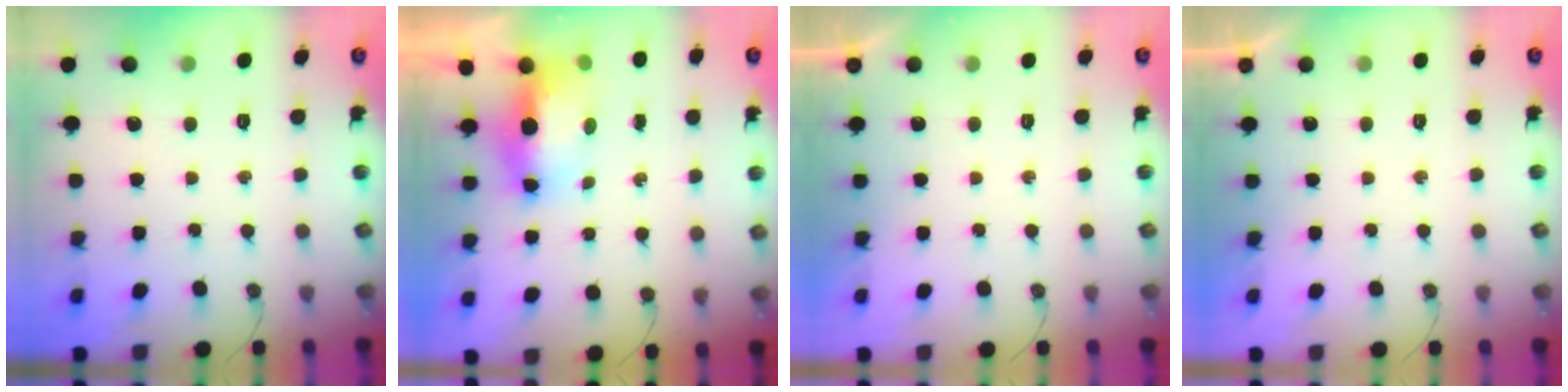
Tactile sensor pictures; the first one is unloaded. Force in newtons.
{"total": 7.4, "press": 7.4, "slide": 0.6}
{"total": 0.0}
{"total": 0.0}